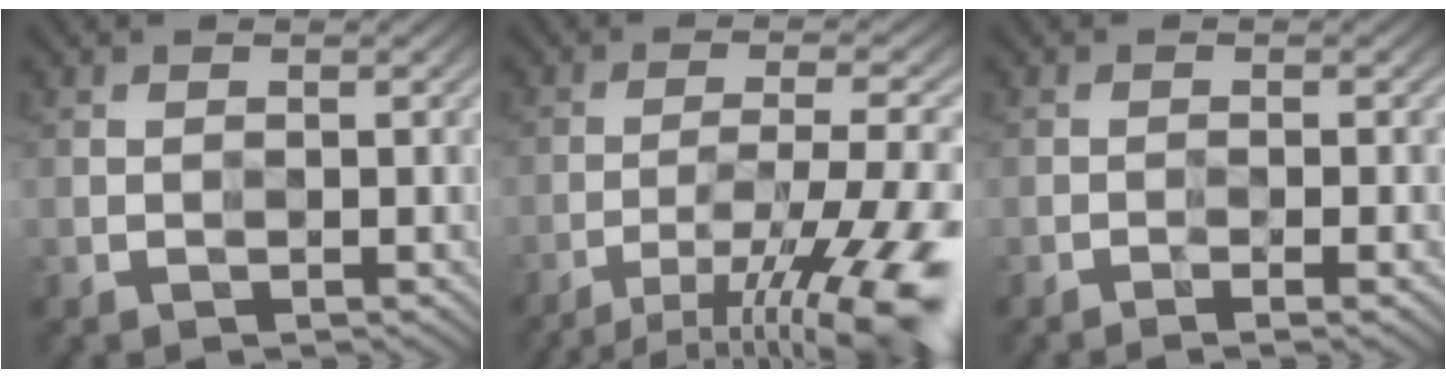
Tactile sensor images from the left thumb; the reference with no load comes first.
{"total": 14.2, "force": [-8.8, 3.0, 10.7], "torque": [-0.180, -0.012, -0.122]}
{"total": 2.0, "force": [-1.0, 0.3, 1.7], "torque": [-0.027, 0.003, -0.021]}